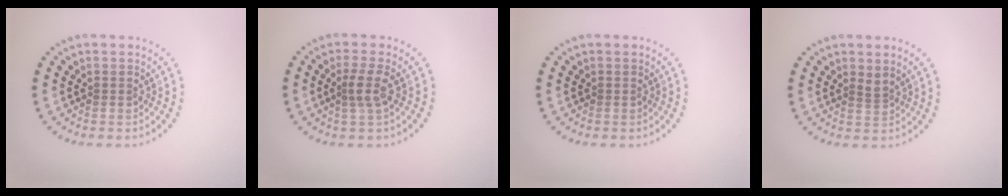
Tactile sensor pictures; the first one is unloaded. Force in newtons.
{"total": 2.0, "press": 1.6, "slide": 1.2}
{"total": 0.0}
{"total": 0.7, "press": 0.4, "slide": 0.6}